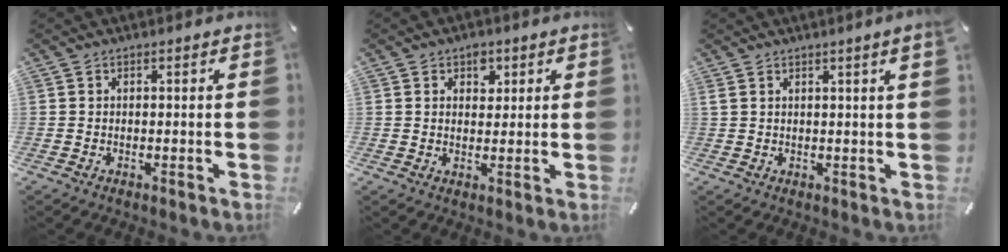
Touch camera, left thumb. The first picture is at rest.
{"total": 3.7, "force": [1.7, 2.7, 1.7], "torque": [-0.006, -0.008, 0.024]}
{"total": 2.8, "force": [1.3, -0.1, 2.5], "torque": [-0.047, -0.003, 0.022]}